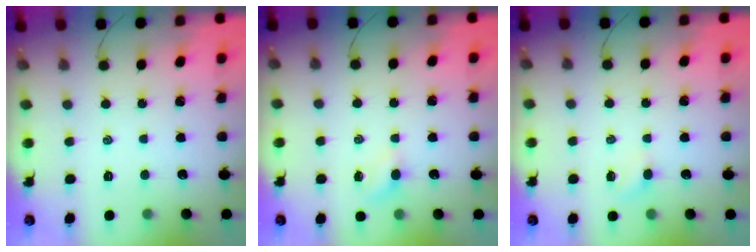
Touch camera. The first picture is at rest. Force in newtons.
{"total": 2.9, "press": 2.8, "slide": 0.9}
{"total": 1.6, "press": 1.5, "slide": 0.6}